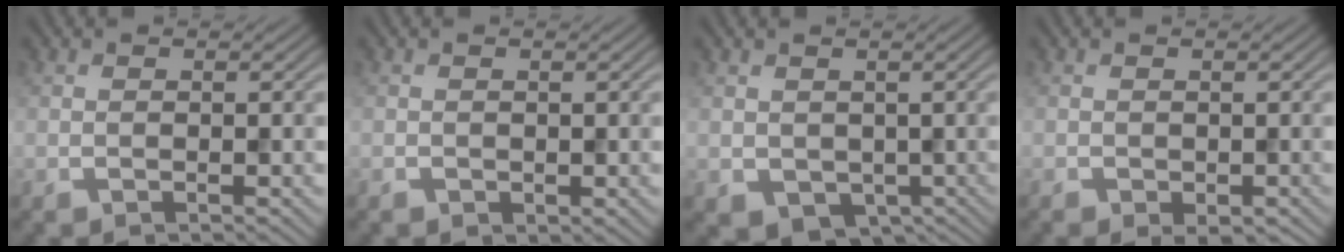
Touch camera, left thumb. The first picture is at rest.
{"total": 0.0}
{"total": 2.7, "force": [0.0, 2.4, 1.0], "torque": [-0.028, -0.021, 0.012]}
{"total": 1.0, "force": [-0.8, 0.3, 0.6], "torque": [-0.006, -0.009, -0.008]}